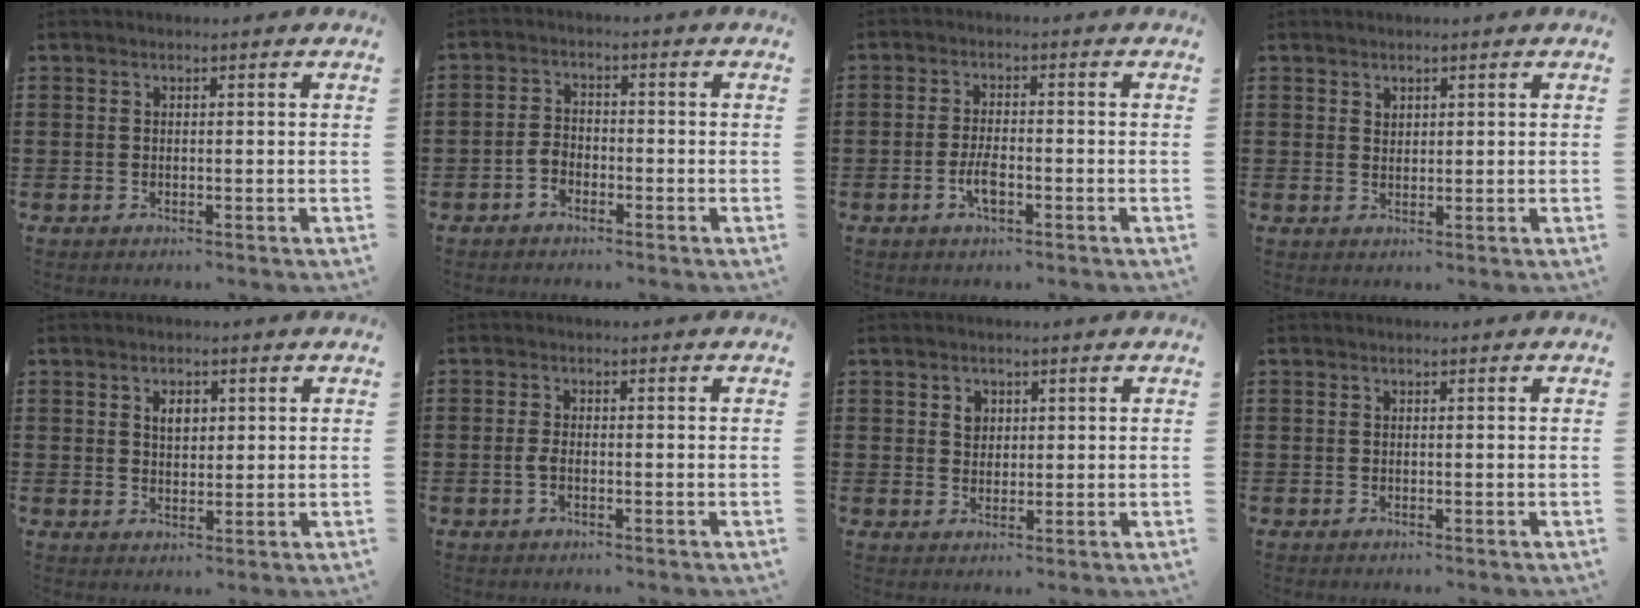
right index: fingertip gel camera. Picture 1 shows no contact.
{"total": 2.8, "force": [-1.6, 1.8, 1.6], "torque": [-0.039, 0.003, -0.034]}
{"total": 3.6, "force": [-1.4, 1.2, 3.0], "torque": [-0.073, -0.004, -0.031]}
{"total": 1.4, "force": [1.1, 0.7, 0.1], "torque": [-0.004, 0.002, 0.022]}
{"total": 2.9, "force": [1.1, 1.8, 1.9], "torque": [-0.036, 0.006, 0.017]}
{"total": 1.9, "force": [-0.6, 0.7, 1.6], "torque": [-0.045, -0.005, -0.016]}
{"total": 2.3, "force": [1.0, 1.9, 0.9], "torque": [-0.017, 0.006, 0.015]}
{"total": 0.0}